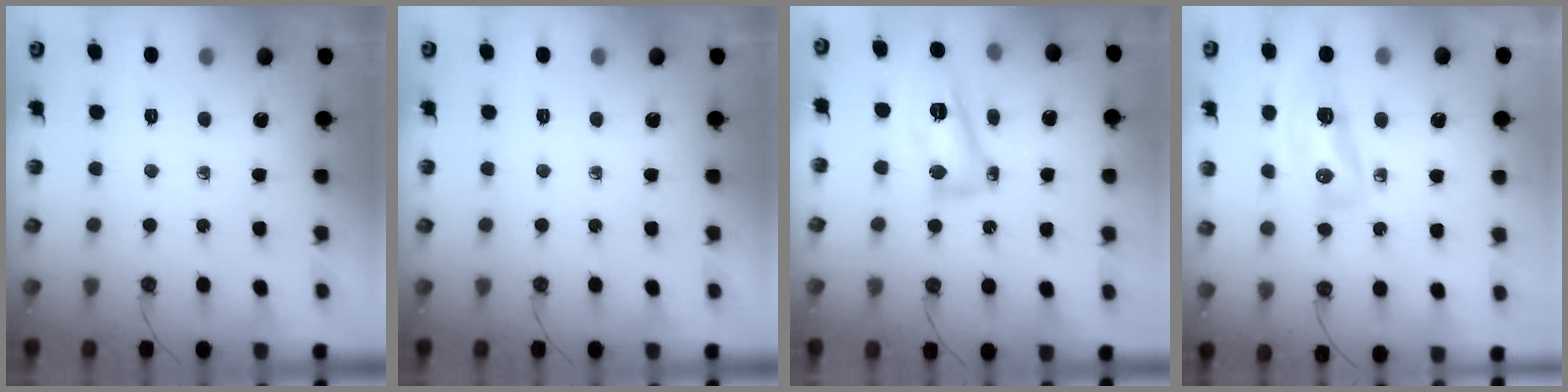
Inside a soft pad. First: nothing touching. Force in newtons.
{"total": 0.0}
{"total": 14.7, "press": 14.7, "slide": 1.2}
{"total": 9.8, "press": 9.7, "slide": 1.4}